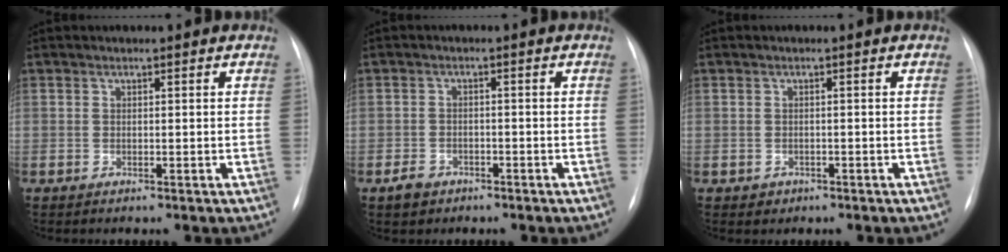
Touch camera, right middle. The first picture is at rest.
{"total": 2.3, "force": [-1.0, 2.0, 0.7], "torque": [-0.019, 0.005, -0.010]}
{"total": 1.2, "force": [-0.6, 1.1, 0.1], "torque": [-0.001, 0.004, -0.006]}